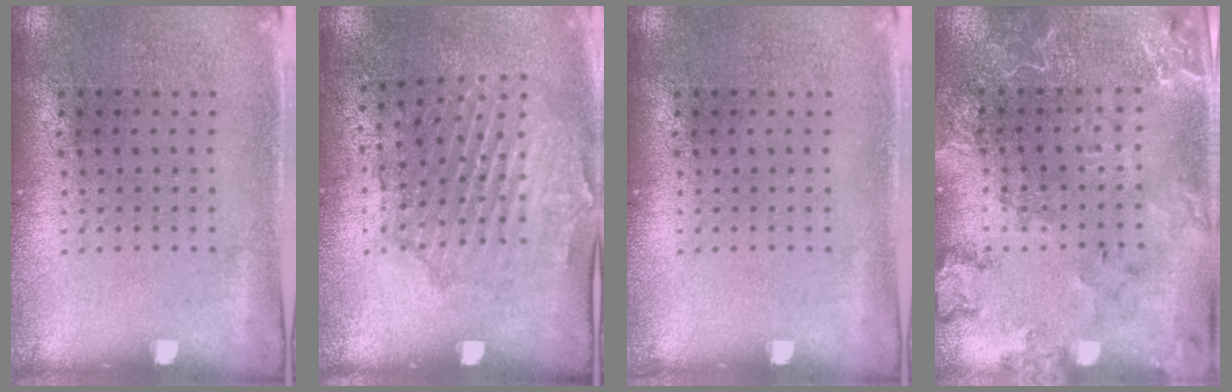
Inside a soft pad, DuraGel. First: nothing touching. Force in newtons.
{"total": 1.6, "press": 1.5, "slide": 0.4}
{"total": 0.0}
{"total": 2.2, "press": 2.1, "slide": 0.5}